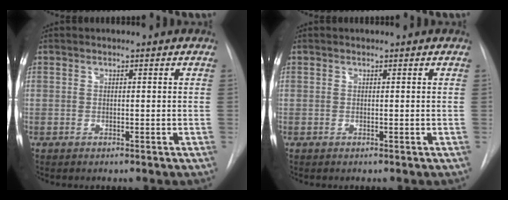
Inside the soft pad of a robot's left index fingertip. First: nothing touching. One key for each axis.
{"total": 0.0}